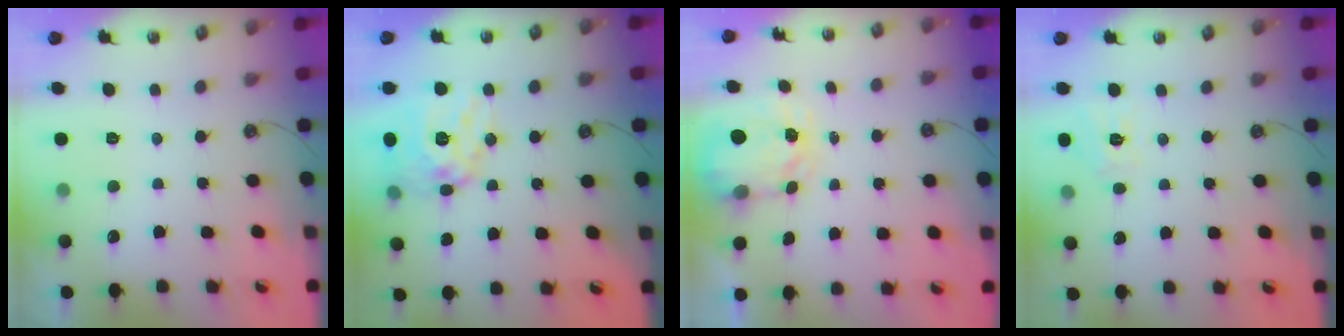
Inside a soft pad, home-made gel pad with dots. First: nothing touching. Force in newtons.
{"total": 16.9, "press": 16.8, "slide": 1.6}
{"total": 3.7, "press": 3.7, "slide": 0.5}
{"total": 8.8, "press": 8.7, "slide": 0.8}